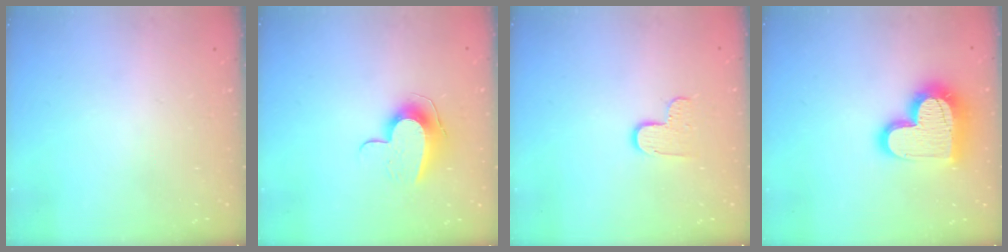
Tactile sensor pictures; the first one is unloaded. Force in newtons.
{"total": 9.7, "press": 9.6, "slide": 0.8}
{"total": 7.0, "press": 7.0, "slide": 0.2}
{"total": 19.2, "press": 19.2, "slide": 1.5}